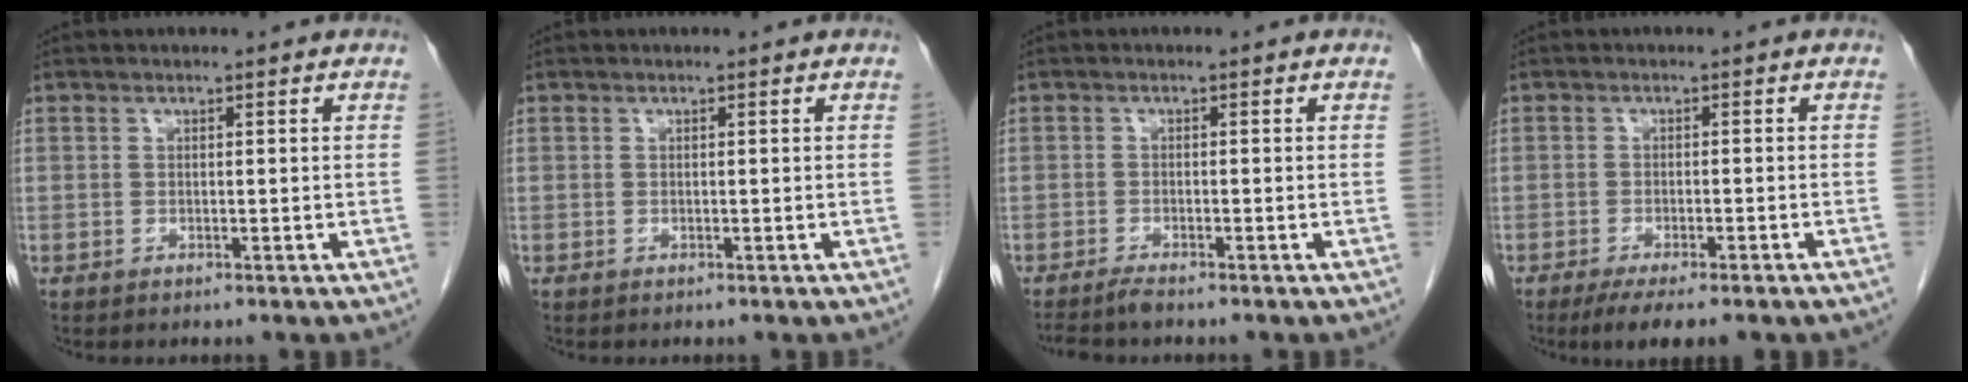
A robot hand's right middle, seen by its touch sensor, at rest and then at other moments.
{"total": 0.0}
{"total": 2.2, "force": [-2.0, -0.3, 0.8], "torque": [-0.019, -0.007, -0.037]}
{"total": 8.0, "force": [-6.2, 1.2, 5.0], "torque": [-0.062, -0.014, -0.086]}